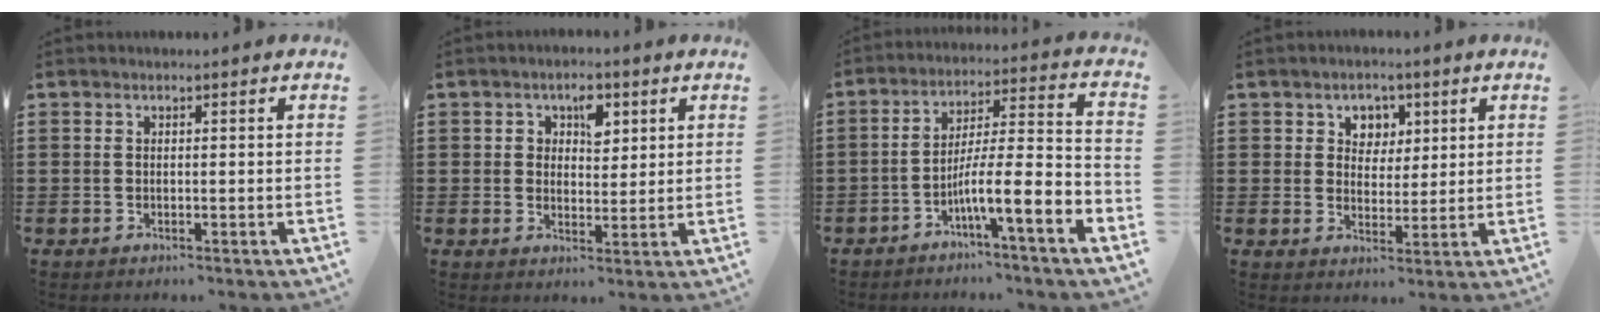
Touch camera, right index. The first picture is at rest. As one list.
[{"total": 3.9, "force": [1.7, 2.6, 2.3], "torque": [-0.039, 0.008, 0.024]}, {"total": 8.4, "force": [-4.8, 0.2, 6.9], "torque": [-0.122, -0.023, -0.095]}, {"total": 3.8, "force": [1.6, 3.4, 0.8], "torque": [-0.026, 0.011, 0.024]}]